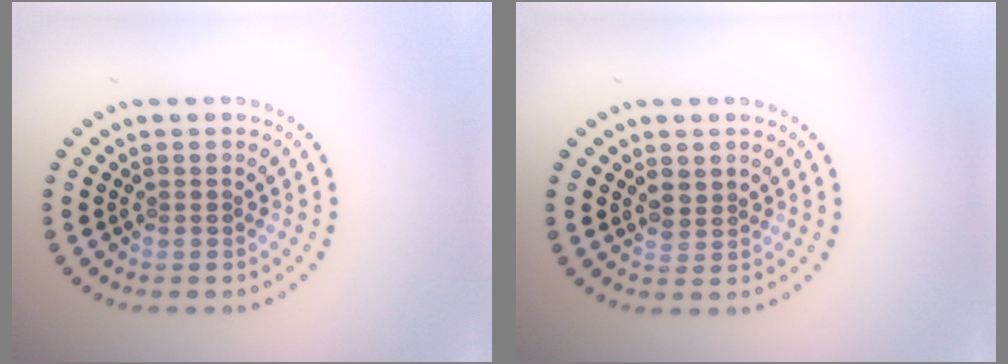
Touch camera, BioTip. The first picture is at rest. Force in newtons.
{"total": 1.2, "press": 1.0, "slide": 0.6}